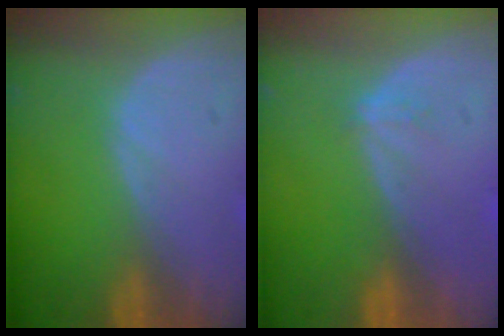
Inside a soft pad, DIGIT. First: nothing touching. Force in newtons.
{"total": 1.2, "press": 0.8, "slide": 0.8}